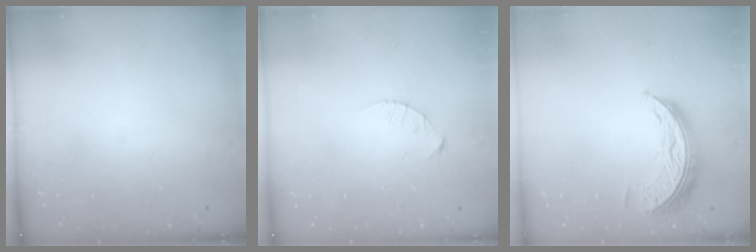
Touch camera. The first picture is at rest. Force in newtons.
{"total": 2.1, "press": 2.1, "slide": 0.3}
{"total": 8.3, "press": 8.3, "slide": 0.6}